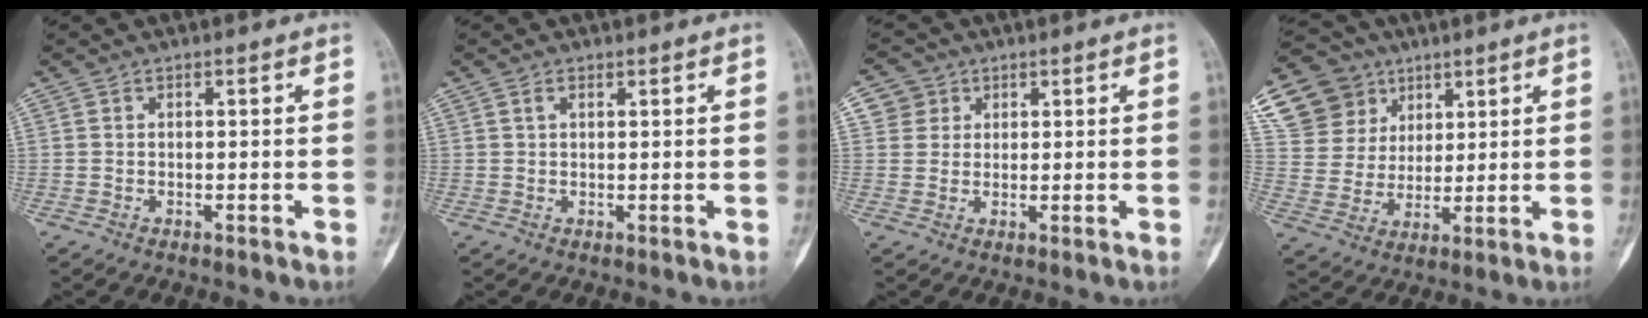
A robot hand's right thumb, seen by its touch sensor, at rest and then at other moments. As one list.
[{"total": 1.2, "force": [0.7, 0.6, 0.7], "torque": [-0.012, 0.003, 0.012]}, {"total": 4.0, "force": [1.6, 3.6, 0.0], "torque": [0.026, -0.002, 0.023]}, {"total": 17.9, "force": [8.7, 14.6, 5.5], "torque": [-0.087, 0.007, 0.176]}]